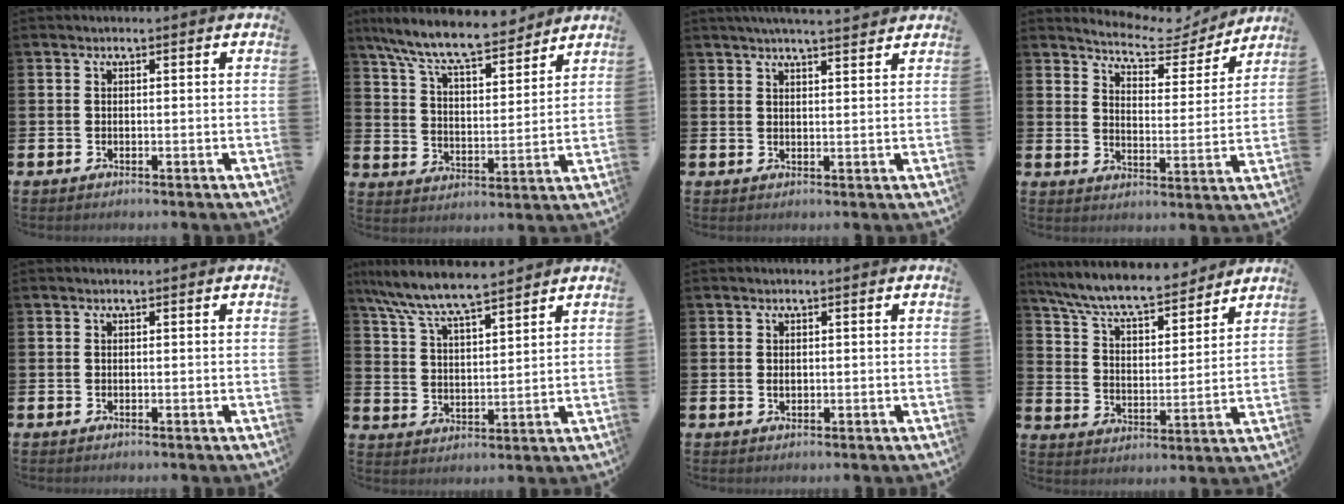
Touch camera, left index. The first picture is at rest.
{"total": 9.9, "force": [8.9, 1.7, 3.8], "torque": [-0.105, -0.050, 0.158]}
{"total": 3.9, "force": [3.7, -0.1, 1.1], "torque": [-0.020, -0.013, 0.065]}
{"total": 6.4, "force": [6.0, 1.7, 1.3], "torque": [-0.044, -0.046, 0.099]}
{"total": 0.0}
{"total": 7.8, "force": [7.3, 0.6, 2.5], "torque": [-0.081, -0.037, 0.131]}
{"total": 0.7, "force": [0.1, 0.5, 0.5], "torque": [-0.010, 0.004, 0.001]}
{"total": 8.9, "force": [8.2, 1.4, 3.0], "torque": [-0.097, -0.054, 0.144]}